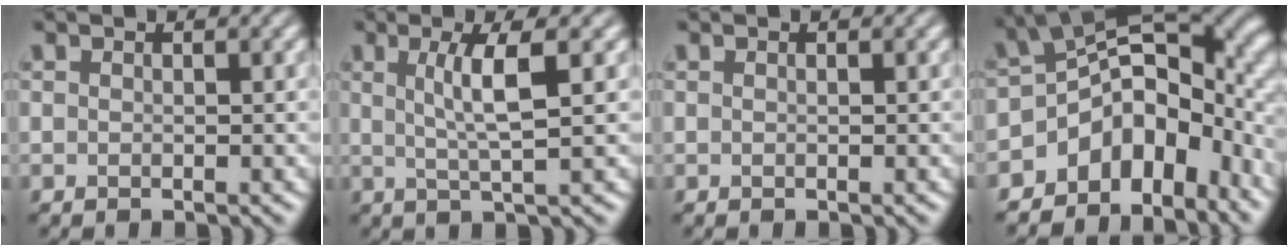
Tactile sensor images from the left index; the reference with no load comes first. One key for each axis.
{"total": 4.2, "fx": 1.0, "fy": 0.7, "fz": 4.0, "tx": -0.070, "ty": 0.000, "tz": 0.021}
{"total": 0.0}
{"total": 10.8, "fx": -5.0, "fy": 7.0, "fz": 6.5, "tx": -0.088, "ty": -0.006, "tz": -0.090}